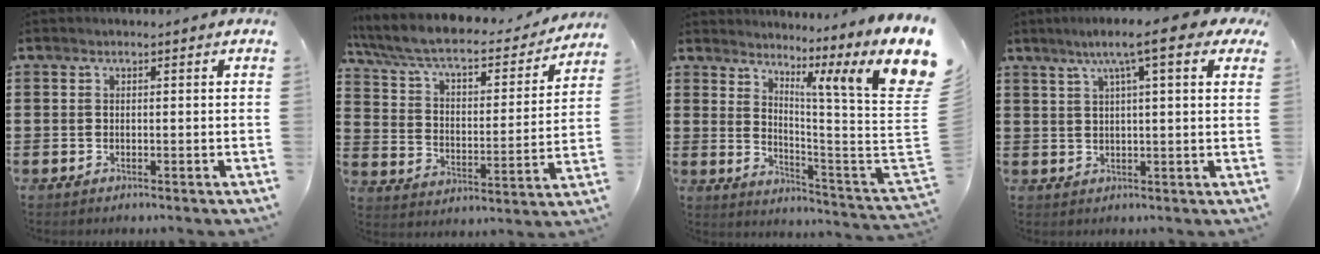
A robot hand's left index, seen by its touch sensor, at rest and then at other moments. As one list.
[{"total": 7.2, "force": [6.2, 1.4, 3.4], "torque": [-0.094, -0.043, 0.102]}, {"total": 9.6, "force": [5.9, -0.1, 7.6], "torque": [-0.139, -0.064, 0.086]}, {"total": 8.4, "force": [5.0, 0.7, 6.7], "torque": [-0.125, 0.000, 0.080]}]